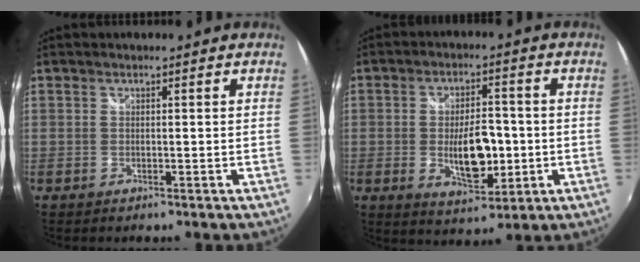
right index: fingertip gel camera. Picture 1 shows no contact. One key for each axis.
{"total": 10.3, "fx": -1.9, "fy": 4.7, "fz": 8.9, "tx": -0.152, "ty": -0.004, "tz": -0.023}